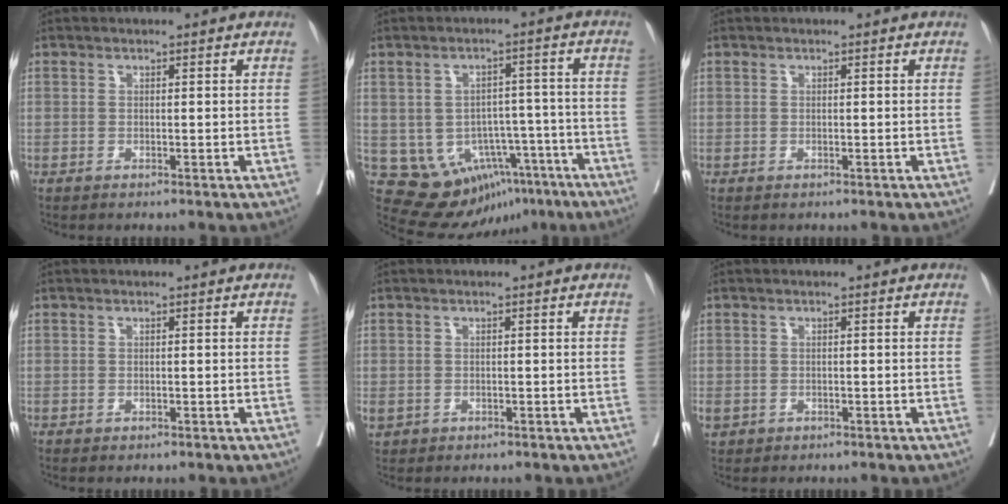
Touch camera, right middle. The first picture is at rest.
{"total": 19.0, "force": [-14.2, 8.7, 9.1], "torque": [-0.075, 0.052, -0.176]}
{"total": 0.0}
{"total": 0.0}
{"total": 2.3, "force": [-0.5, 2.0, 1.0], "torque": [-0.026, 0.000, 0.002]}
{"total": 3.0, "force": [-0.9, 2.6, 1.3], "torque": [-0.036, 0.000, -0.006]}